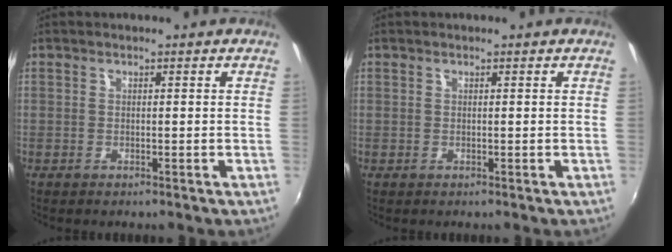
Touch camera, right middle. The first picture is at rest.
{"total": 0.0}